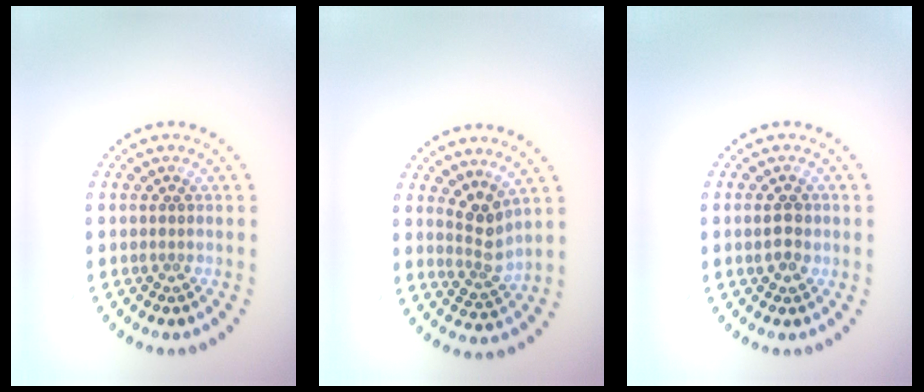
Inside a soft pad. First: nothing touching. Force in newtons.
{"total": 2.6, "press": 2.0, "slide": 1.7}
{"total": 1.9, "press": 1.9, "slide": 0.2}